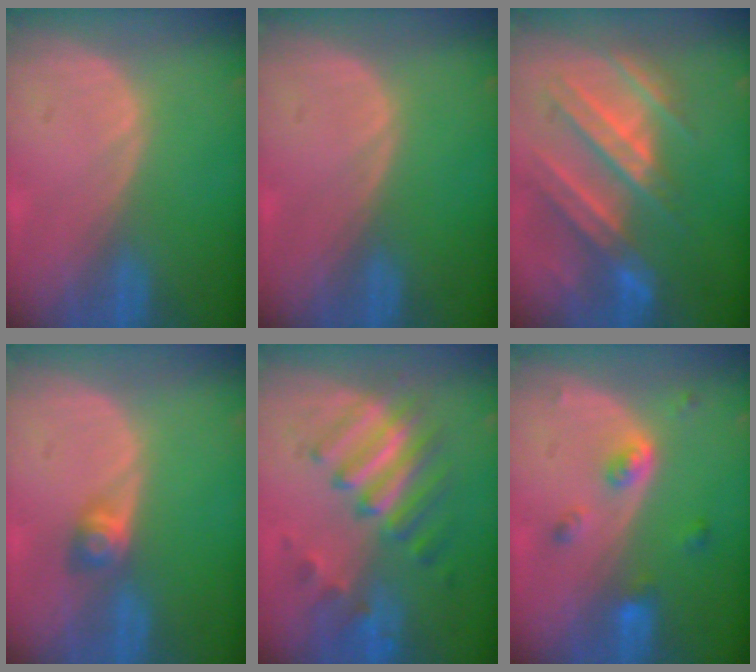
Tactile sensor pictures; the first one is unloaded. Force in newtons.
{"total": 0.0}
{"total": 10.1, "press": 9.5, "slide": 3.4}
{"total": 2.8, "press": 2.5, "slide": 1.3}
{"total": 8.2, "press": 8.1, "slide": 1.5}
{"total": 4.3, "press": 3.9, "slide": 1.8}